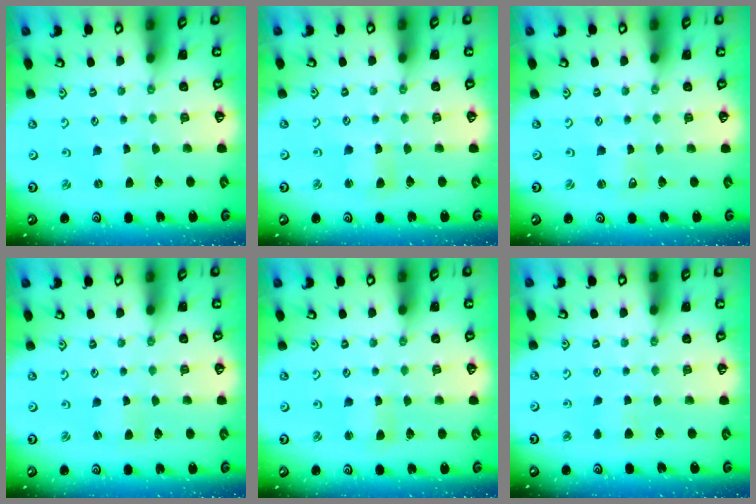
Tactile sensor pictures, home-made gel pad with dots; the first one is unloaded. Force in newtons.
{"total": 2.2, "press": 2.2, "slide": 0.4}
{"total": 0.0}
{"total": 0.7, "press": 0.7, "slide": 0.2}
{"total": 1.6, "press": 1.6, "slide": 0.3}
{"total": 3.4, "press": 3.4, "slide": 0.6}